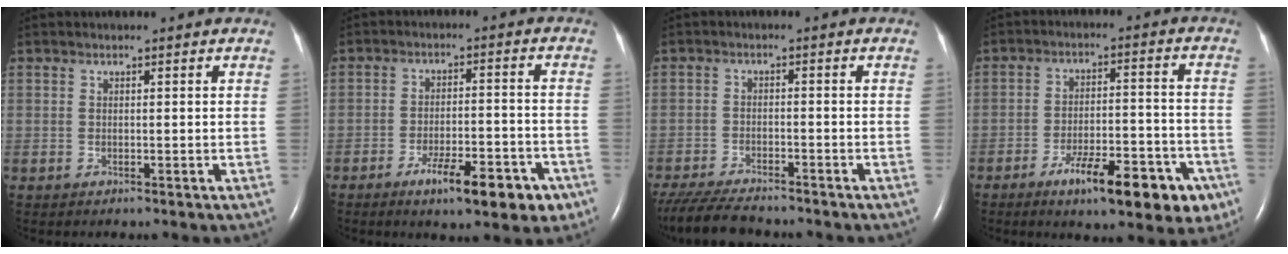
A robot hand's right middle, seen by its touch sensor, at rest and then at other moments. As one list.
[{"total": 9.9, "force": [-5.8, 2.6, 7.6], "torque": [-0.109, 0.000, -0.082]}, {"total": 10.4, "force": [-9.1, 1.7, 4.6], "torque": [-0.083, -0.024, -0.149]}, {"total": 13.8, "force": [-7.9, 3.9, 10.6], "torque": [-0.132, 0.010, -0.109]}]